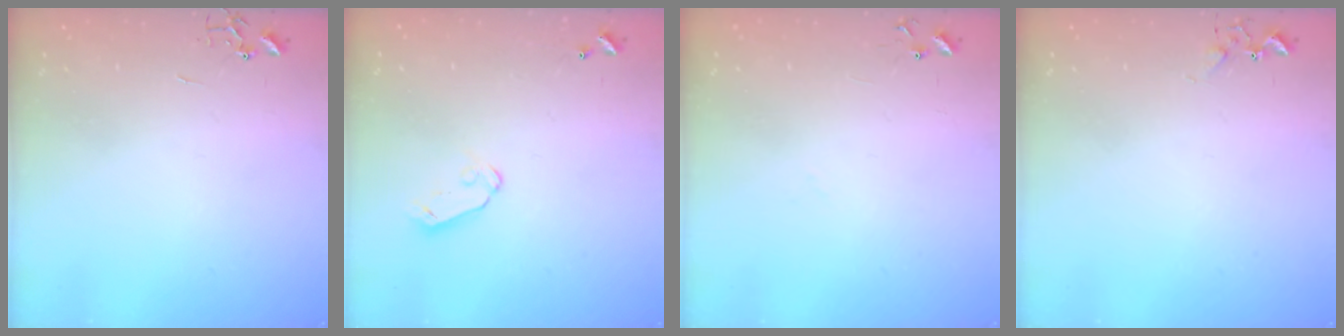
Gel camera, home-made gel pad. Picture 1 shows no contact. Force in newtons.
{"total": 5.4, "press": 5.4, "slide": 0.5}
{"total": 6.8, "press": 6.8, "slide": 0.6}
{"total": 5.2, "press": 5.2, "slide": 0.6}